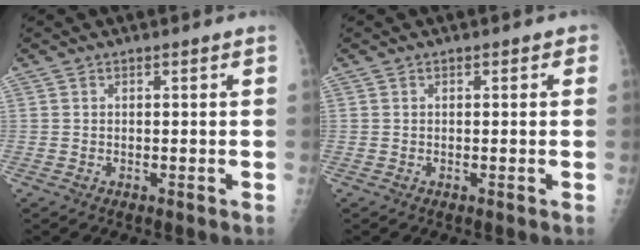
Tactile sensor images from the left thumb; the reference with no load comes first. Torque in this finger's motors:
{"motor_torque": [-0.16, 0.07, -0.14, 0.04, 0.01]}